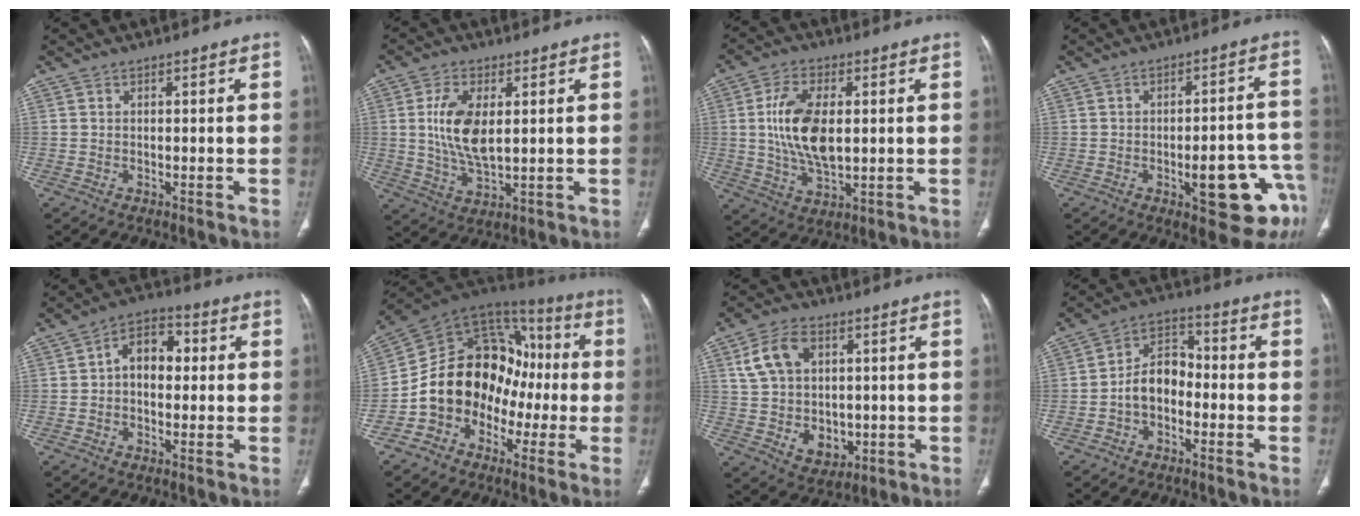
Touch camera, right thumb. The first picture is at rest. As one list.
[{"total": 10.1, "force": [1.7, 5.0, 8.6], "torque": [-0.166, -0.013, 0.037]}, {"total": 12.7, "force": [1.3, 6.6, 10.8], "torque": [-0.201, -0.007, 0.028]}, {"total": 14.3, "force": [-5.8, 4.6, 12.2], "torque": [-0.109, 0.037, -0.062]}, {"total": 8.0, "force": [0.5, 5.4, 5.9], "torque": [-0.067, 0.028, -0.003]}, {"total": 18.2, "force": [-4.0, 14.0, 10.8], "torque": [-0.118, 0.087, -0.071]}, {"total": 13.2, "force": [1.4, 9.9, 8.6], "torque": [-0.111, 0.001, 0.039]}, {"total": 8.3, "force": [-2.2, 5.8, 5.5], "torque": [-0.075, 0.040, -0.054]}]